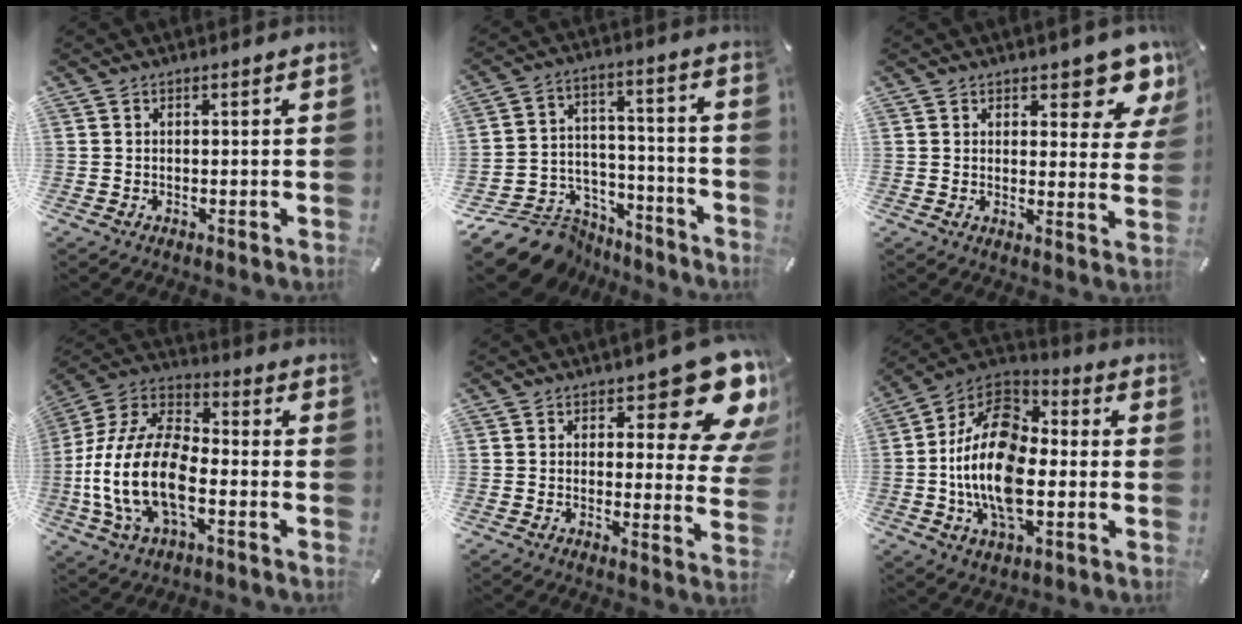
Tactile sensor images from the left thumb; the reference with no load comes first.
{"total": 13.0, "force": [-8.7, 8.9, 3.8], "torque": [-0.059, 0.052, -0.140]}
{"total": 8.2, "force": [6.4, 3.7, 3.6], "torque": [-0.019, -0.057, 0.106]}
{"total": 17.5, "force": [-6.1, 9.7, 13.2], "torque": [-0.291, 0.014, -0.111]}
{"total": 15.0, "force": [8.7, 5.8, 10.7], "torque": [-0.118, -0.073, 0.146]}
{"total": 19.9, "force": [-3.6, 12.0, 15.5], "torque": [-0.313, 0.012, -0.068]}